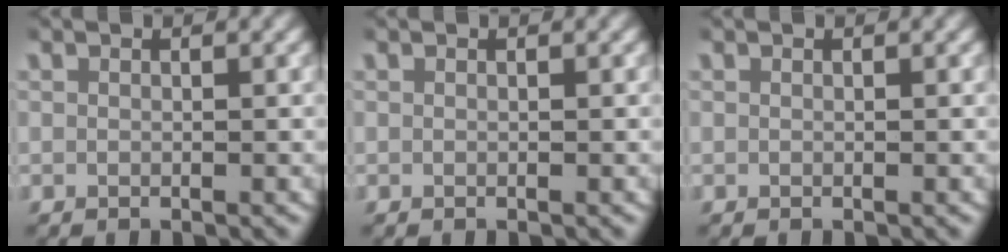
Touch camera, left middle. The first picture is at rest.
{"total": 0.0}
{"total": 0.0}